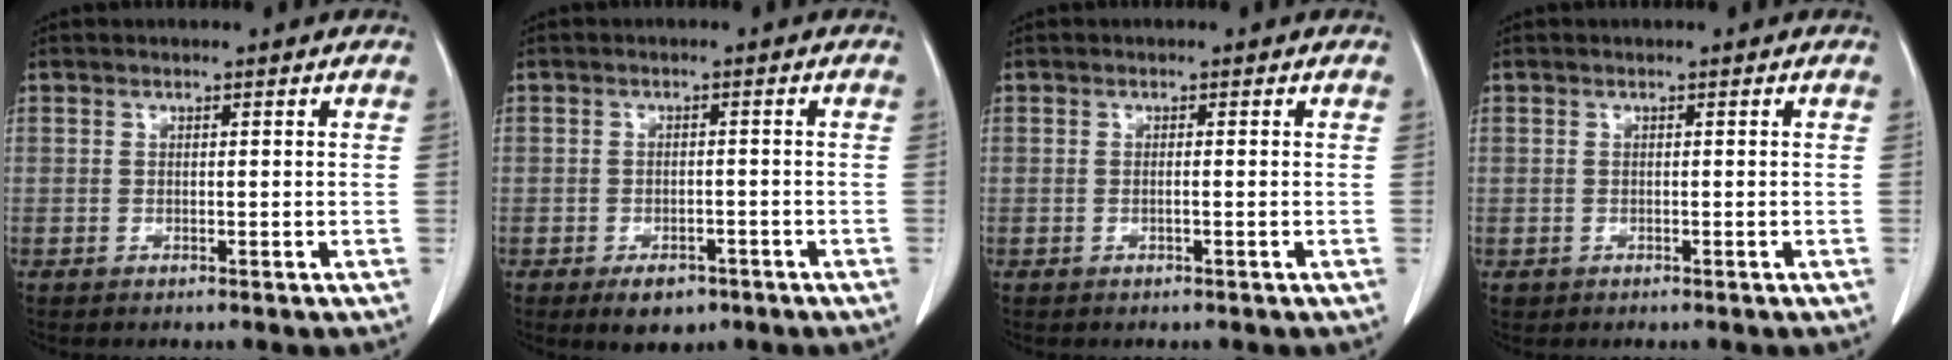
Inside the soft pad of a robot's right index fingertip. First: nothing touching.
{"total": 4.3, "force": [-2.7, 2.6, 2.1], "torque": [-0.027, 0.002, -0.030]}
{"total": 0.5, "force": [-0.1, 0.0, 0.5], "torque": [-0.010, 0.001, -0.002]}
{"total": 0.5, "force": [-0.1, 0.5, 0.0], "torque": [-0.002, 0.005, 0.000]}